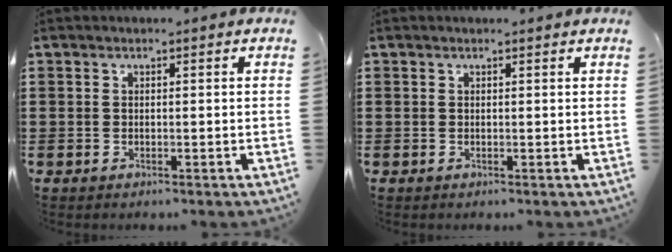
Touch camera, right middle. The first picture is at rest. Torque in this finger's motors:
{"motor_torque": [-0.19, -0.19, 0.00, 0.00]}